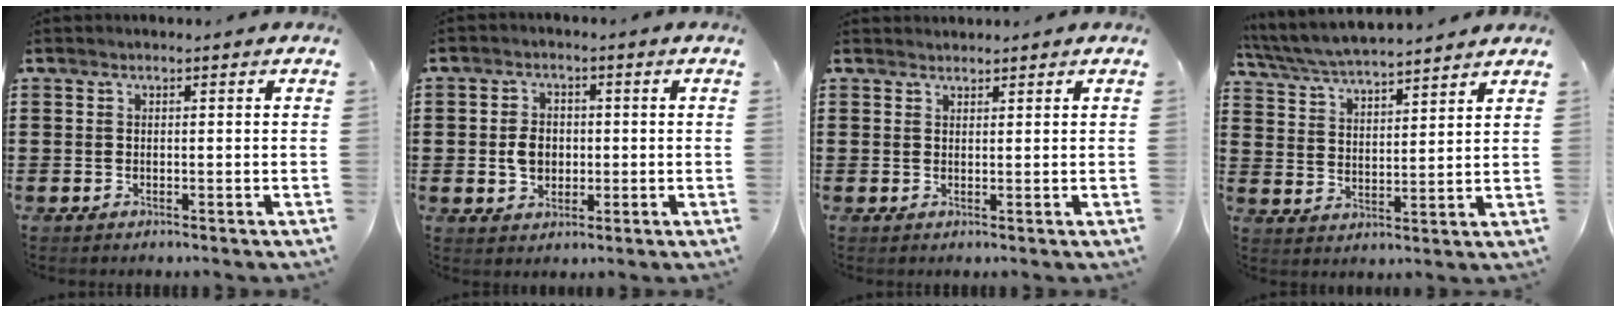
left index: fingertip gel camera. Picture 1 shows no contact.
{"total": 4.3, "force": [-0.3, 3.2, 2.8], "torque": [-0.051, 0.007, -0.009]}
{"total": 1.3, "force": [1.3, 0.3, -0.1], "torque": [-0.001, 0.000, 0.026]}
{"total": 5.7, "force": [5.5, 0.1, 1.5], "torque": [-0.053, -0.031, 0.095]}